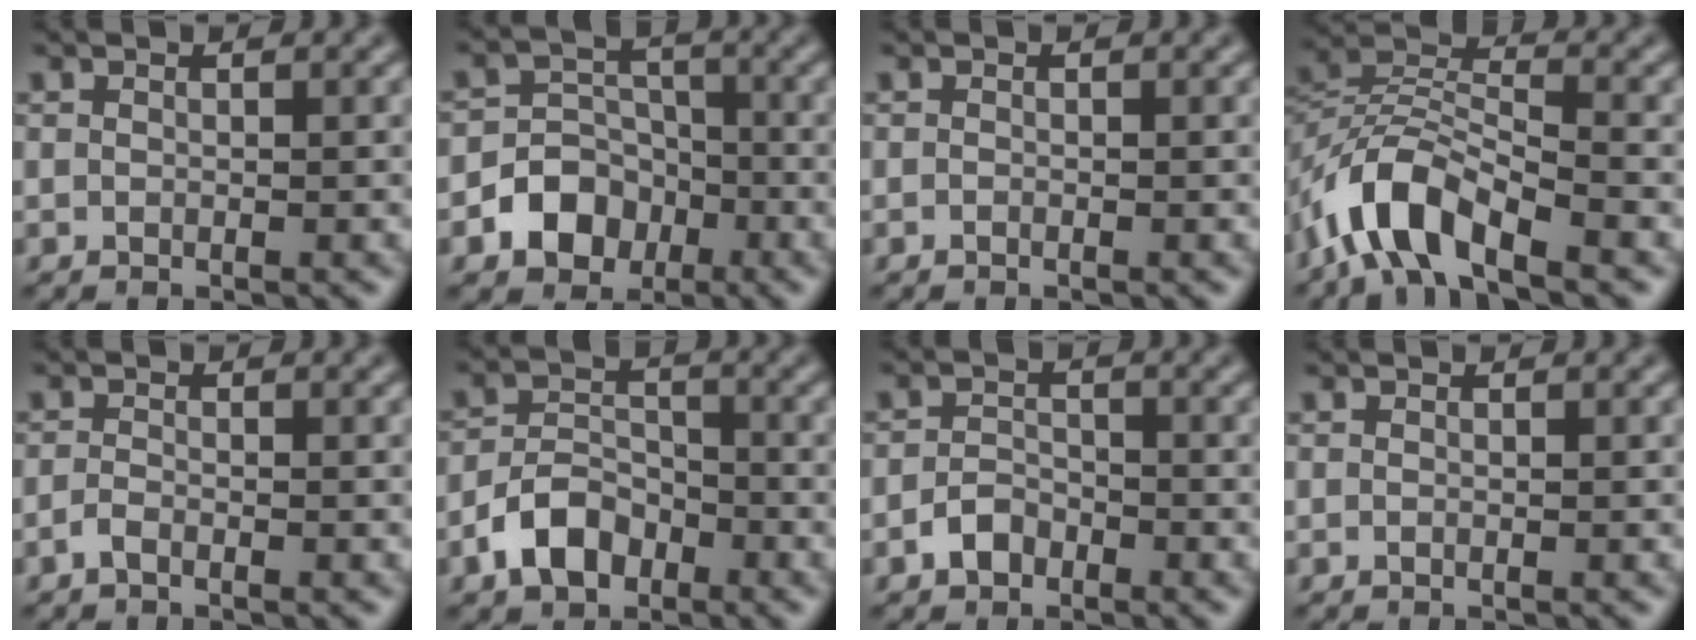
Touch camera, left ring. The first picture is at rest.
{"total": 5.5, "force": [-2.5, 4.5, 1.9], "torque": [0.000, 0.002, -0.064]}
{"total": 0.0}
{"total": 7.2, "force": [-4.8, 2.8, 4.5], "torque": [-0.078, 0.003, -0.099]}
{"total": 1.0, "force": [-0.7, 0.3, 0.6], "torque": [-0.015, 0.001, -0.017]}
{"total": 4.3, "force": [-2.5, 2.8, 2.2], "torque": [-0.037, 0.003, -0.053]}
{"total": 2.1, "force": [-1.4, 1.4, 0.9], "torque": [-0.012, 0.006, -0.030]}
{"total": 0.0}